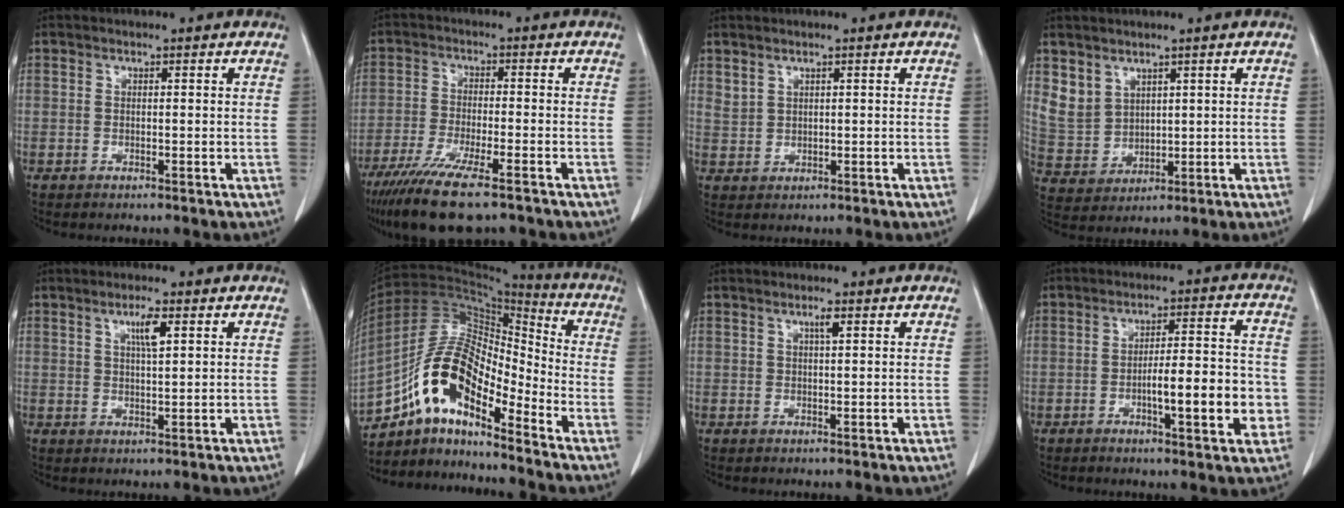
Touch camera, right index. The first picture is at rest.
{"total": 12.3, "force": [-9.0, 1.6, 8.2], "torque": [-0.148, -0.033, -0.148]}
{"total": 1.8, "force": [1.6, 0.9, 0.4], "torque": [0.001, 0.002, 0.037]}
{"total": 6.0, "force": [3.7, 4.5, 1.3], "torque": [-0.034, 0.008, 0.096]}
{"total": 3.5, "force": [1.6, 0.3, 3.1], "torque": [-0.056, -0.001, 0.027]}
{"total": 14.0, "force": [-9.3, 4.3, 9.5], "torque": [-0.182, 0.038, -0.168]}
{"total": 1.4, "force": [0.7, 0.0, 1.2], "torque": [-0.022, -0.001, 0.011]}
{"total": 10.2, "force": [-2.5, 2.0, 9.7], "torque": [-0.146, 0.011, -0.036]}